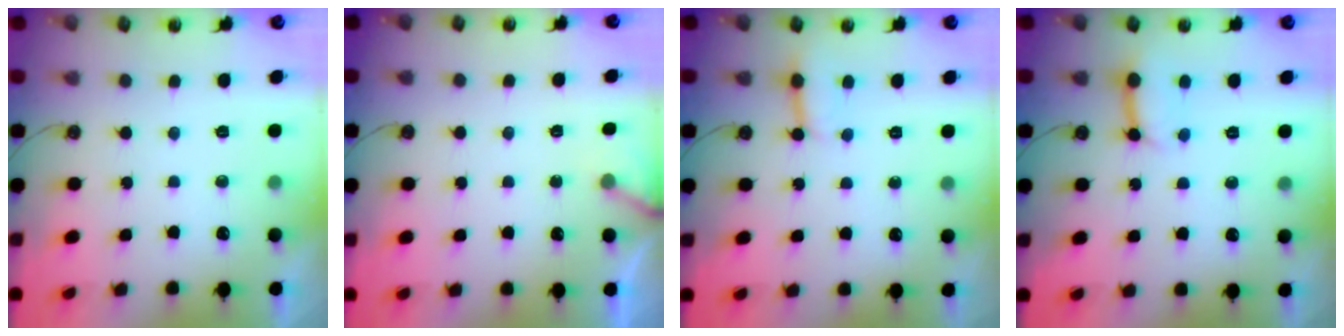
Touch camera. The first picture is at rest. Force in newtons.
{"total": 3.5, "press": 3.5, "slide": 0.2}
{"total": 2.9, "press": 2.8, "slide": 0.5}
{"total": 8.9, "press": 8.8, "slide": 1.1}